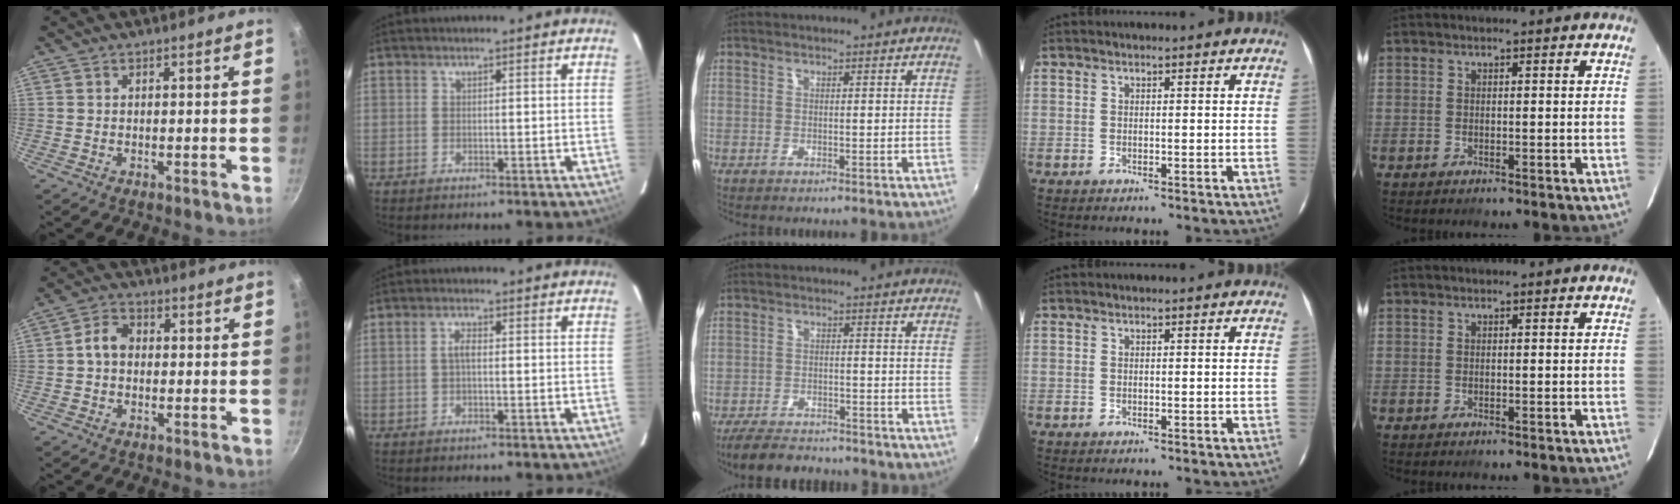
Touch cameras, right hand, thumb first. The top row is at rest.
{"thumb": {"total": 4.5, "force": [-0.1, 3.6, 2.8], "torque": [-0.036, 0.015, -0.013]}, "index": {"total": 1.9, "force": [-0.1, 0.8, 1.7], "torque": [-0.036, 0.006, -0.002]}, "middle": {"total": 10.0, "force": [-8.7, 3.2, 3.7], "torque": [-0.097, -0.012, -0.136]}}